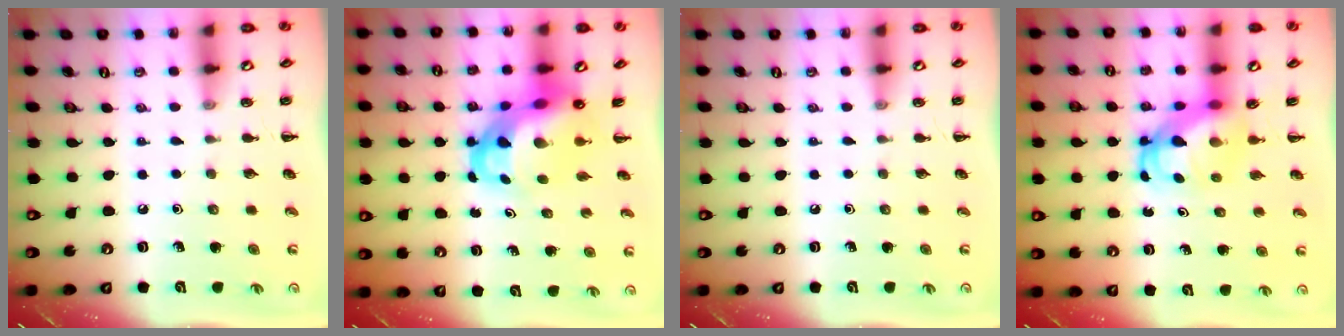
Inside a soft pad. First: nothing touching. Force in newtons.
{"total": 6.3, "press": 6.2, "slide": 1.0}
{"total": 0.0}
{"total": 6.1, "press": 6.1, "slide": 0.6}